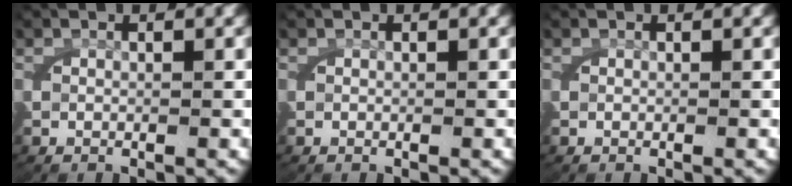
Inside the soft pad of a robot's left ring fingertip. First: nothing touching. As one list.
[{"total": 0.0}, {"total": 0.0}]